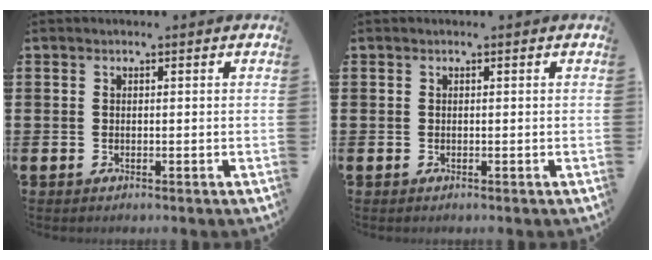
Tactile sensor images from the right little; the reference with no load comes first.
{"total": 0.0}